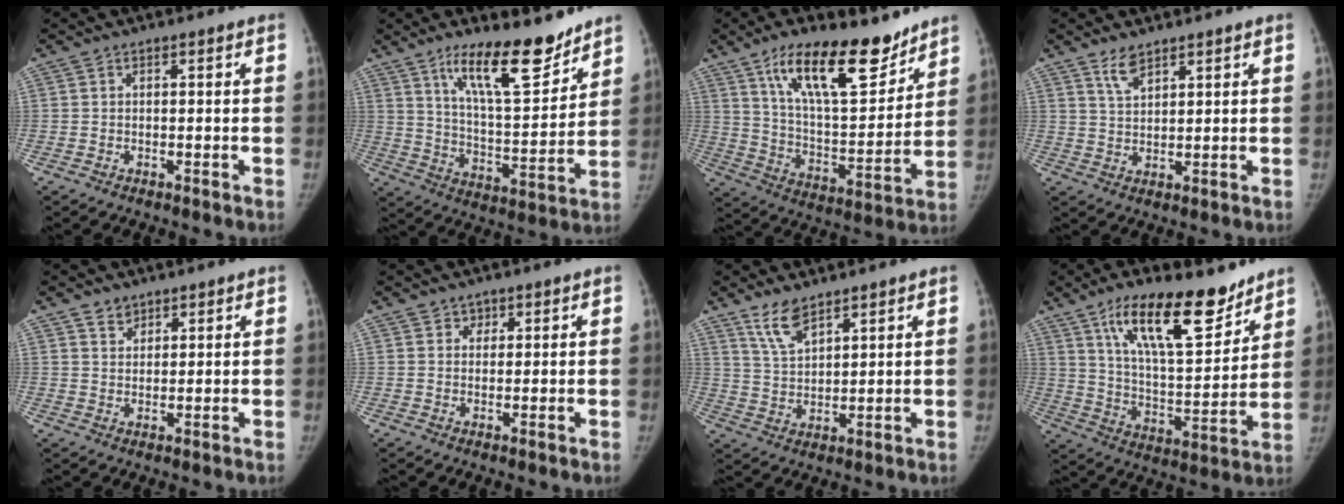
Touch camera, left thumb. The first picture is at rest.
{"total": 16.0, "force": [11.4, 4.4, 10.4], "torque": [-0.137, -0.083, 0.198]}
{"total": 19.9, "force": [13.4, 7.2, 12.9], "torque": [-0.172, -0.076, 0.232]}
{"total": 3.6, "force": [2.8, 1.2, 1.9], "torque": [-0.031, -0.016, 0.058]}
{"total": 2.8, "force": [2.1, 1.7, 0.5], "torque": [0.005, -0.015, 0.036]}
{"total": 1.5, "force": [0.9, 1.2, 0.1], "torque": [0.015, -0.004, 0.010]}
{"total": 6.3, "force": [4.7, 2.2, 3.5], "torque": [-0.057, -0.026, 0.097]}
{"total": 20.3, "force": [13.6, 7.7, 12.9], "torque": [-0.168, -0.076, 0.235]}